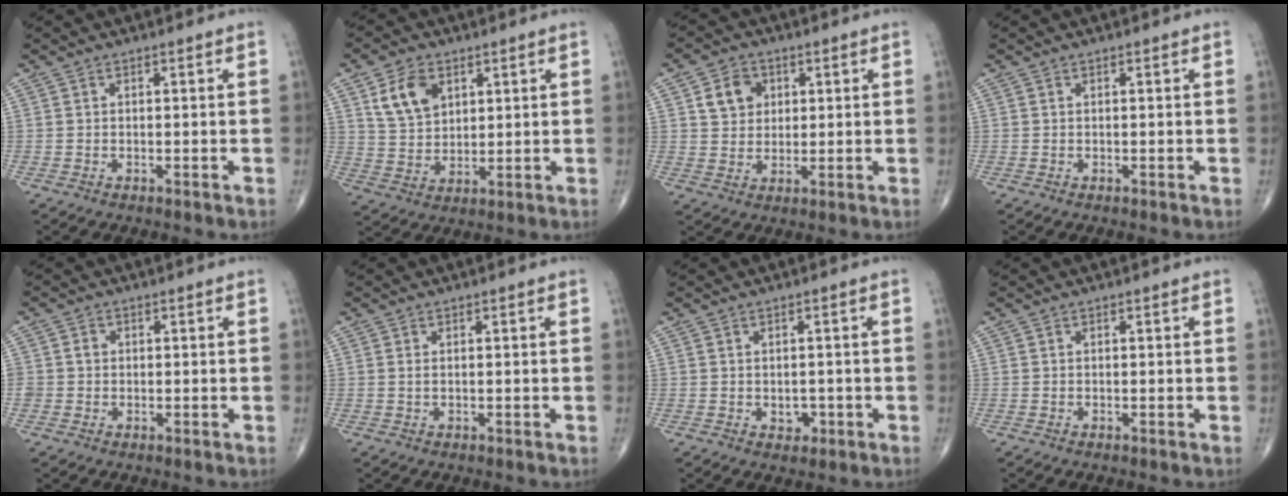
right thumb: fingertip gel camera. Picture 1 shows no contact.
{"total": 8.9, "force": [3.9, 6.0, 5.2], "torque": [-0.076, -0.017, 0.079]}
{"total": 6.5, "force": [2.2, 5.4, 2.9], "torque": [-0.022, -0.007, 0.037]}
{"total": 0.0}
{"total": 2.1, "force": [0.0, 2.0, 0.6], "torque": [0.001, 0.005, 0.000]}
{"total": 0.6, "force": [0.1, 0.3, 0.5], "torque": [-0.013, 0.000, 0.003]}
{"total": 2.3, "force": [-0.6, 1.8, 1.3], "torque": [-0.007, 0.002, -0.003]}
{"total": 0.0}